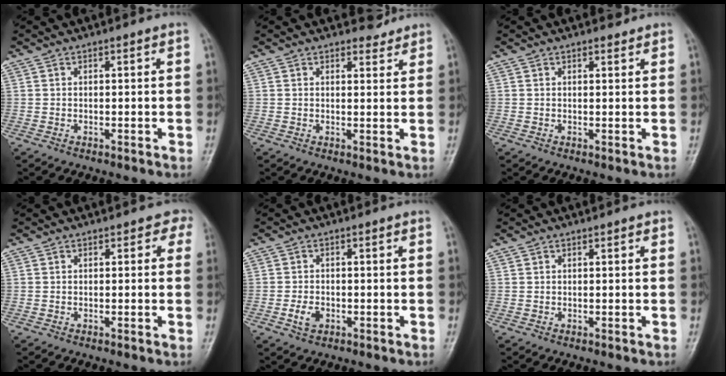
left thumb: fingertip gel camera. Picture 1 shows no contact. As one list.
[{"total": 2.5, "force": [2.3, 1.0, 0.1], "torque": [0.013, -0.018, 0.028]}, {"total": 1.7, "force": [1.3, 0.7, 0.7], "torque": [-0.004, -0.006, 0.015]}, {"total": 1.9, "force": [0.5, 1.4, 1.2], "torque": [0.016, 0.005, -0.006]}, {"total": 3.1, "force": [-1.1, 2.1, 1.9], "torque": [-0.031, 0.004, -0.022]}, {"total": 0.6, "force": [0.3, 0.4, 0.4], "torque": [0.000, 0.001, 0.002]}]